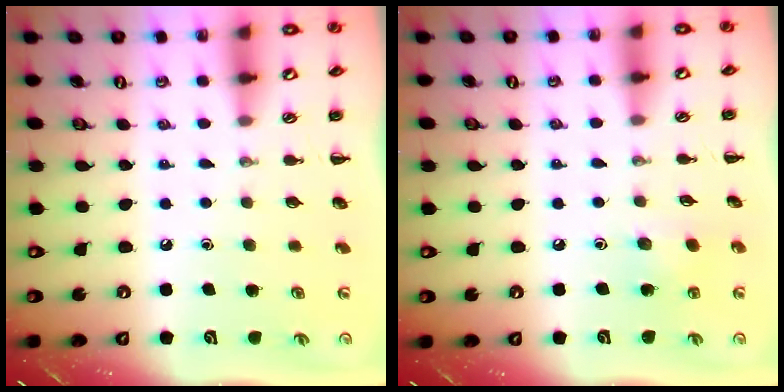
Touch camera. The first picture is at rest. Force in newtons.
{"total": 4.3, "press": 4.1, "slide": 1.3}